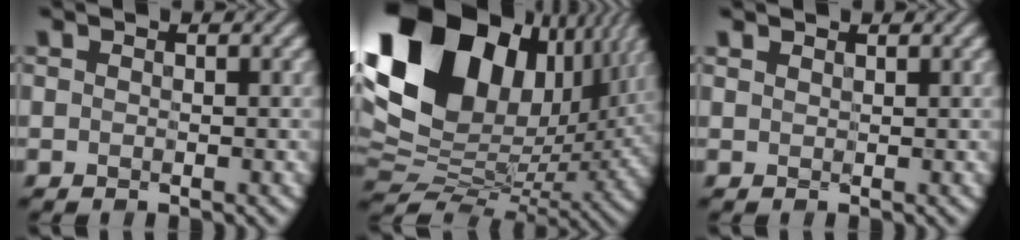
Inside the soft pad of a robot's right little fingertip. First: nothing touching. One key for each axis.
{"total": 19.0, "fx": 6.1, "fy": 13.1, "fz": 12.3, "tx": -0.280, "ty": 0.023, "tz": 0.121}
{"total": 1.3, "fx": 1.2, "fy": 0.5, "fz": 0.4, "tx": -0.013, "ty": 0.000, "tz": 0.020}